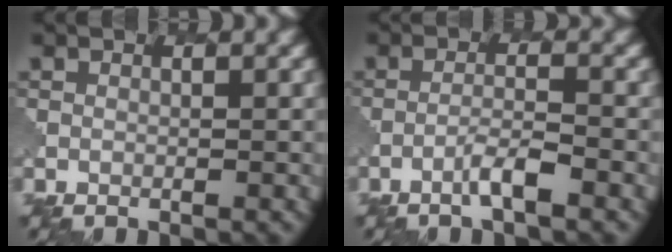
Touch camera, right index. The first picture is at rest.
{"total": 2.4, "force": [-1.4, 0.2, 1.9], "torque": [-0.037, 0.006, -0.031]}